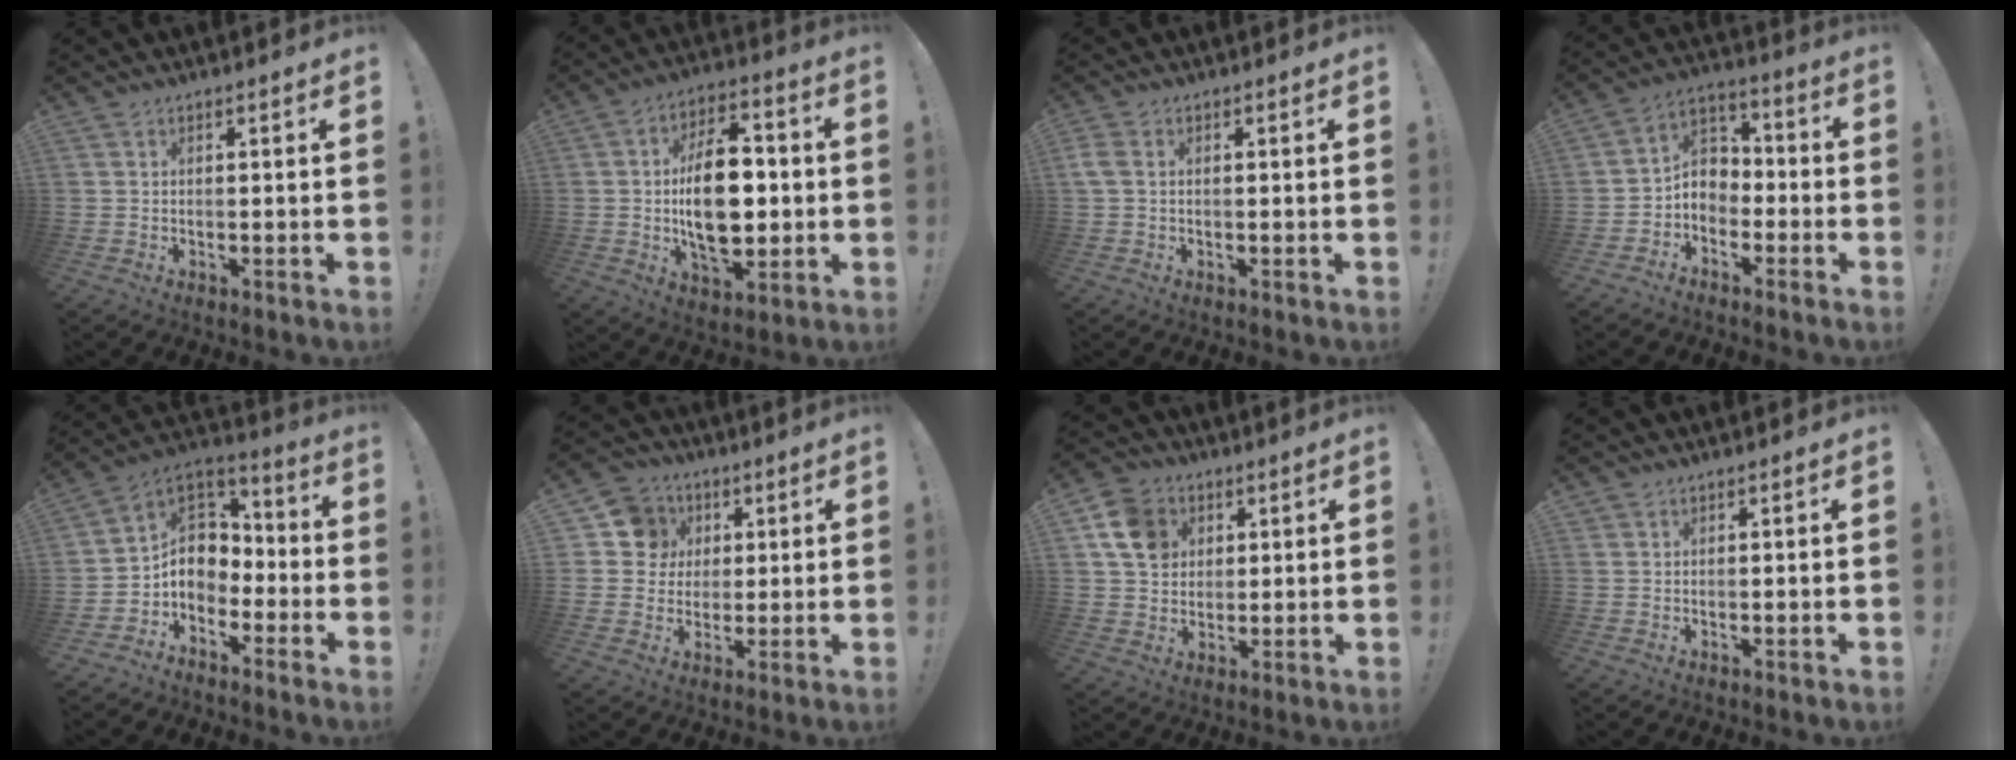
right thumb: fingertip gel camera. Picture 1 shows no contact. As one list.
[{"total": 18.6, "force": [-0.6, 10.8, 15.2], "torque": [-0.261, 0.003, -0.012]}, {"total": 2.3, "force": [0.2, 1.5, 1.8], "torque": [-0.037, 0.003, 0.004]}, {"total": 6.3, "force": [-1.9, 5.7, 1.8], "torque": [-0.026, 0.013, -0.027]}, {"total": 8.1, "force": [-0.4, 7.4, 3.1], "torque": [-0.045, -0.005, 0.001]}, {"total": 10.9, "force": [2.8, 10.1, 2.9], "torque": [-0.033, -0.006, 0.060]}, {"total": 11.6, "force": [4.5, 9.6, 4.9], "torque": [-0.069, -0.009, 0.092]}, {"total": 0.8, "force": [0.7, 0.5, 0.1], "torque": [0.002, -0.002, 0.013]}]